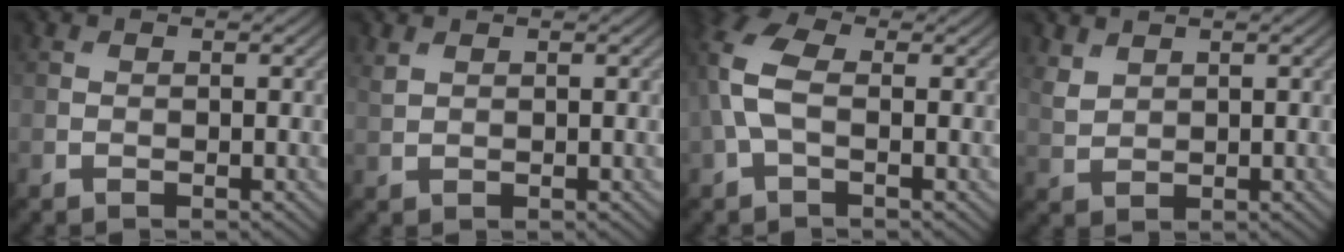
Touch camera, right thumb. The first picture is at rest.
{"total": 1.1, "force": [0.9, 0.5, 0.5], "torque": [-0.021, -0.001, 0.023]}
{"total": 5.9, "force": [0.2, 3.1, 4.9], "torque": [-0.131, 0.016, -0.010]}
{"total": 2.4, "force": [1.8, 1.3, 1.1], "torque": [-0.033, -0.002, 0.043]}